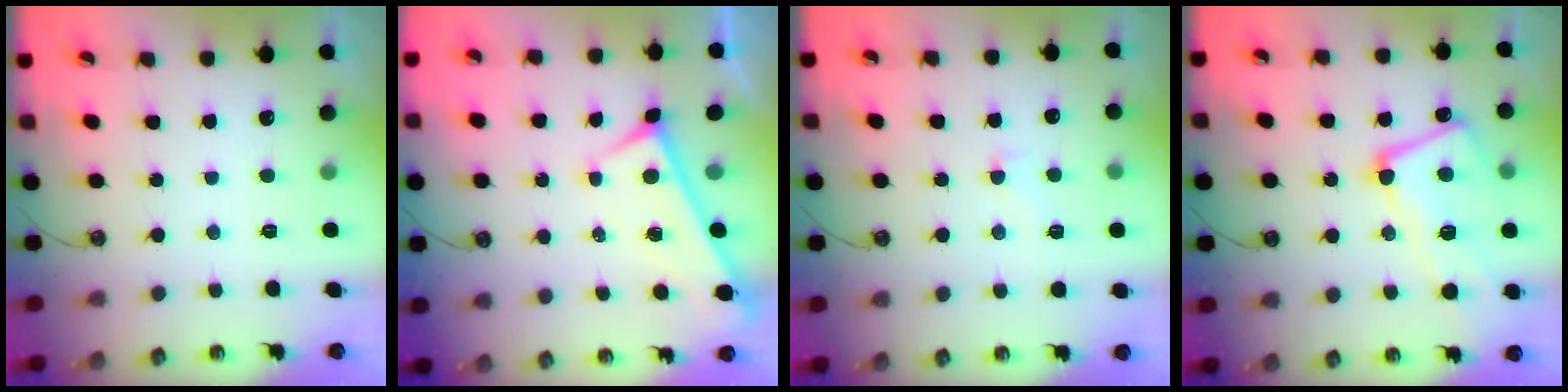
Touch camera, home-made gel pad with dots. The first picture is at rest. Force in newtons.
{"total": 0.0}
{"total": 3.0, "press": 2.9, "slide": 0.7}
{"total": 9.5, "press": 9.3, "slide": 1.7}